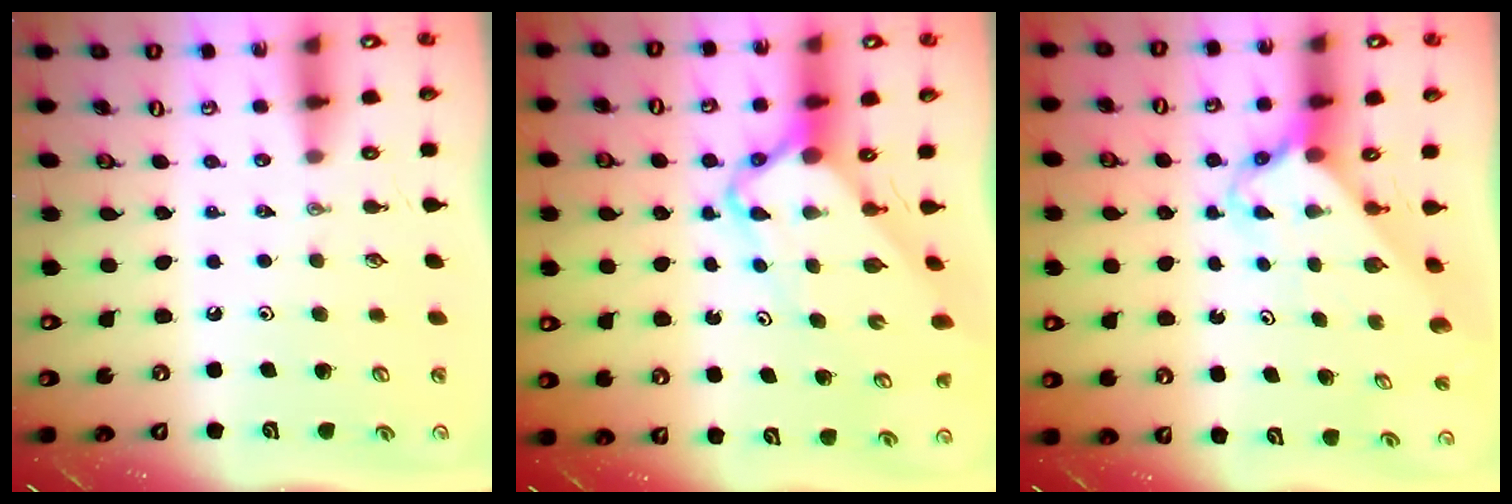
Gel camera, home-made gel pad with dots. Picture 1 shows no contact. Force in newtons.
{"total": 7.2, "press": 7.1, "slide": 0.6}
{"total": 2.3, "press": 2.3, "slide": 0.2}